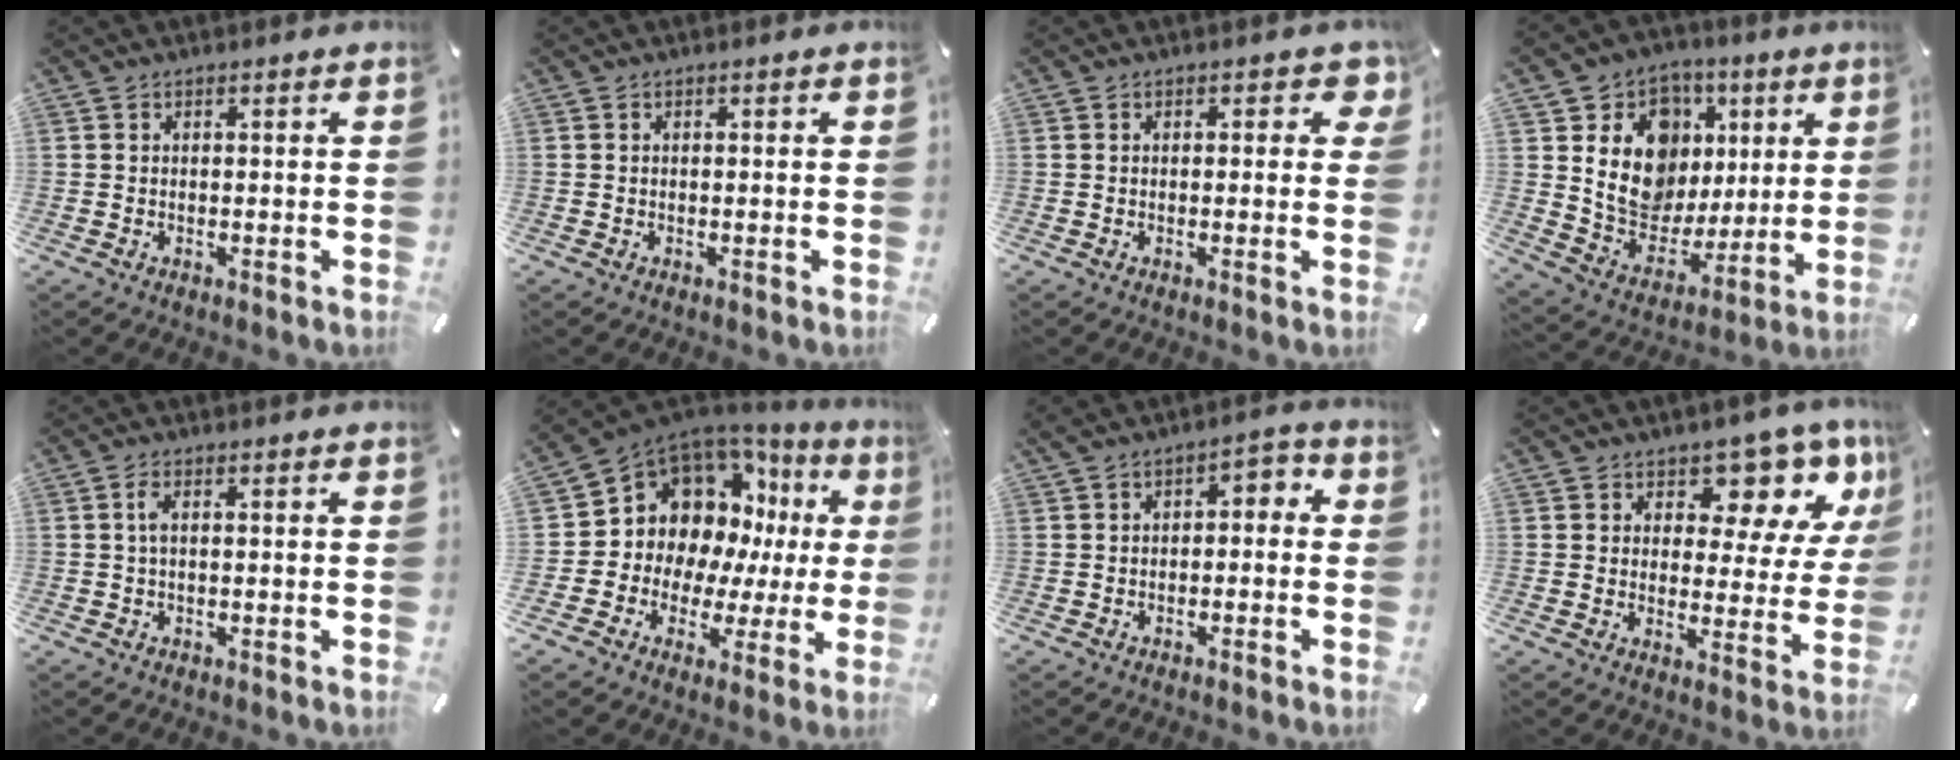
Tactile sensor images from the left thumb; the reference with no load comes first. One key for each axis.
{"total": 0.0}
{"total": 2.9, "fx": 0.9, "fy": 1.7, "fz": 2.3, "tx": -0.024, "ty": -0.002, "tz": 0.009}
{"total": 16.2, "fx": 3.4, "fy": 14.1, "fz": 7.2, "tx": -0.115, "ty": -0.025, "tz": 0.071}
{"total": 1.9, "fx": 0.0, "fy": 0.5, "fz": 1.9, "tx": -0.037, "ty": 0.001, "tz": 0.000}
{"total": 11.3, "fx": 4.8, "fy": 9.5, "fz": 3.6, "tx": -0.072, "ty": -0.064, "tz": 0.105}
{"total": 3.6, "fx": -2.2, "fy": 2.2, "fz": 1.8, "tx": -0.031, "ty": 0.022, "tz": -0.044}
{"total": 10.7, "fx": 7.2, "fy": 6.0, "fz": 5.3, "tx": -0.064, "ty": -0.058, "tz": 0.123}